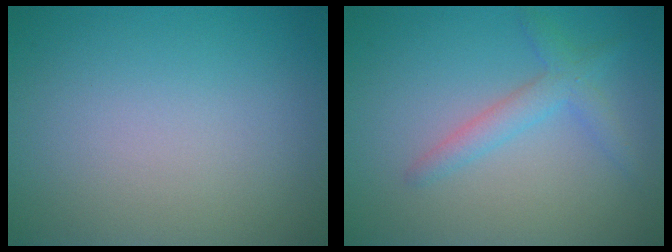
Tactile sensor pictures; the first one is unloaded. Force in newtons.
{"total": 2.4, "press": 2.4, "slide": 0.2}